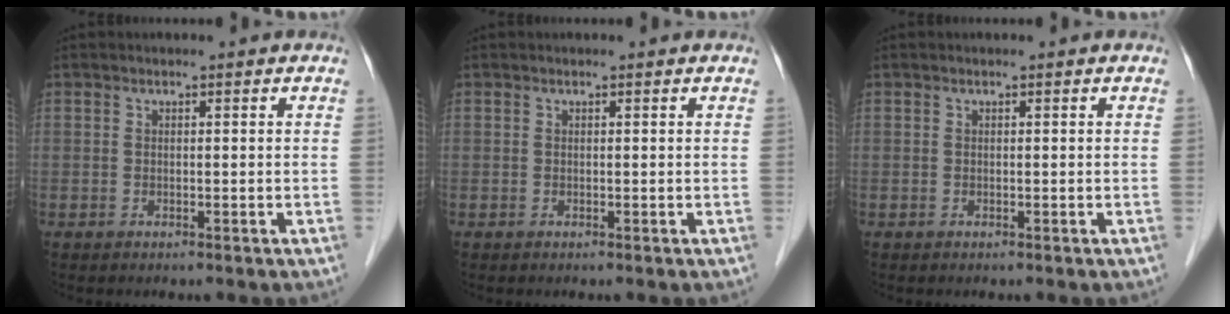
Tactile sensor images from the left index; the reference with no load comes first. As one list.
[{"total": 0.0}, {"total": 0.0}]